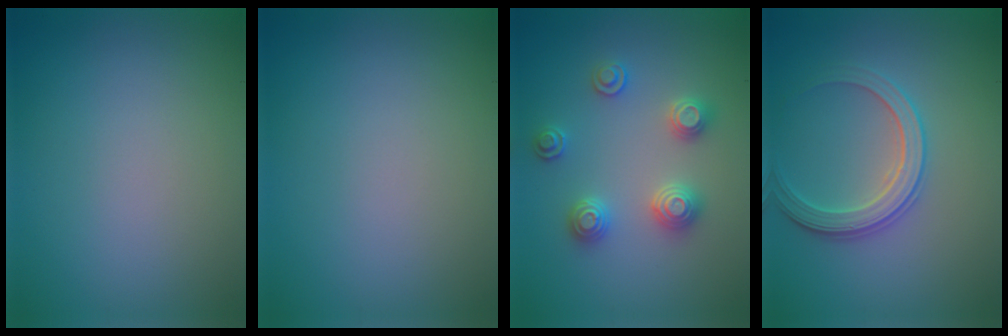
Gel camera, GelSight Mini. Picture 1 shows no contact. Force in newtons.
{"total": 0.0}
{"total": 2.9, "press": 2.8, "slide": 0.3}
{"total": 3.0, "press": 3.0, "slide": 0.6}